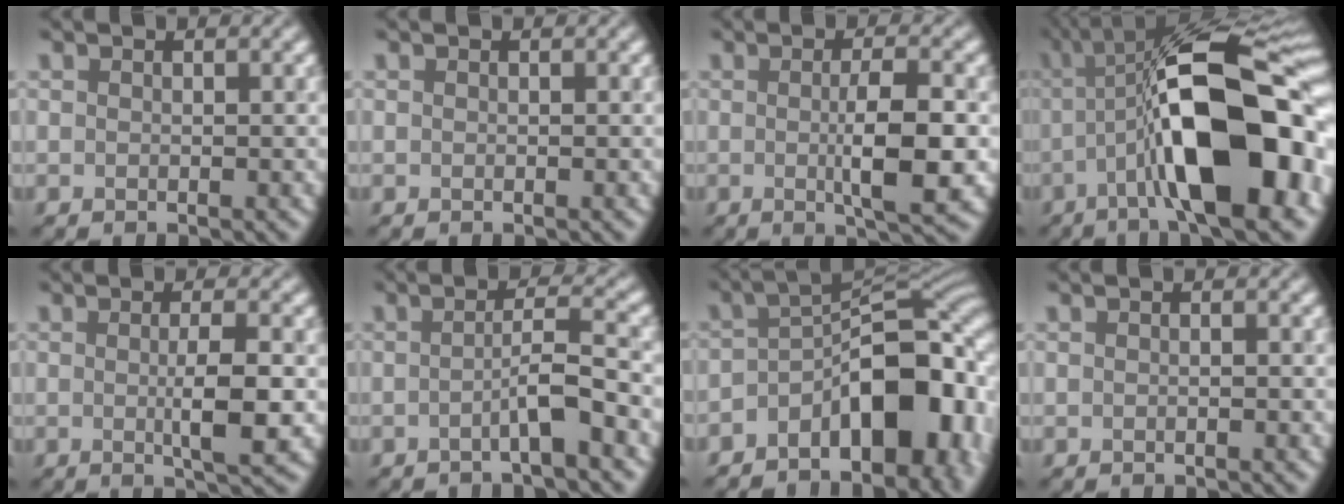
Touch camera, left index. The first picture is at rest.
{"total": 0.0}
{"total": 5.5, "force": [-0.4, 1.1, 5.3], "torque": [-0.085, -0.003, -0.006]}
{"total": 15.5, "force": [-3.0, 5.2, 14.3], "torque": [-0.206, 0.020, -0.057]}
{"total": 4.1, "force": [-0.3, 0.7, 4.0], "torque": [-0.062, -0.004, -0.003]}
{"total": 3.7, "force": [-1.3, 0.4, 3.5], "torque": [-0.051, 0.016, -0.034]}
{"total": 12.1, "force": [-5.0, 6.0, 9.3], "torque": [-0.111, 0.001, -0.085]}
{"total": 1.1, "force": [-0.1, 0.4, 1.0], "torque": [-0.005, -0.006, -0.007]}